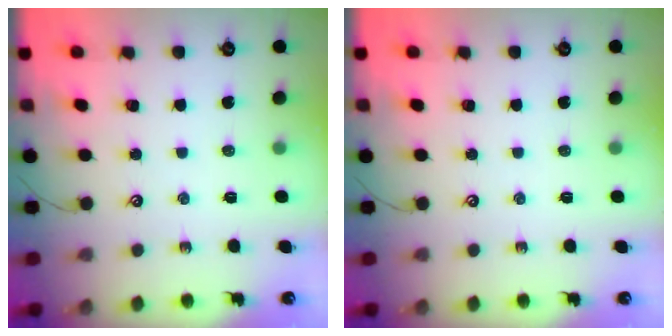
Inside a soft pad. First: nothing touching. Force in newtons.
{"total": 0.0}